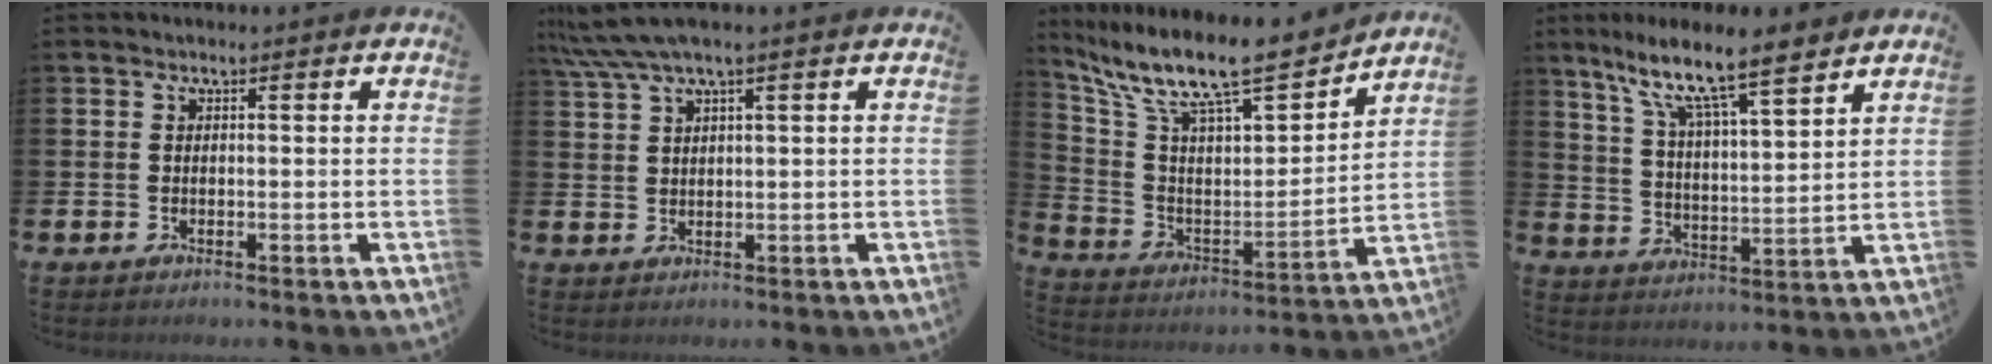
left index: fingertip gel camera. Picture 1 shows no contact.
{"total": 4.6, "force": [3.1, 0.6, 3.3], "torque": [-0.075, 0.002, 0.058]}
{"total": 11.7, "force": [10.2, 2.2, 5.1], "torque": [-0.132, -0.078, 0.171]}
{"total": 10.0, "force": [8.4, 1.3, 5.2], "torque": [-0.127, -0.047, 0.143]}